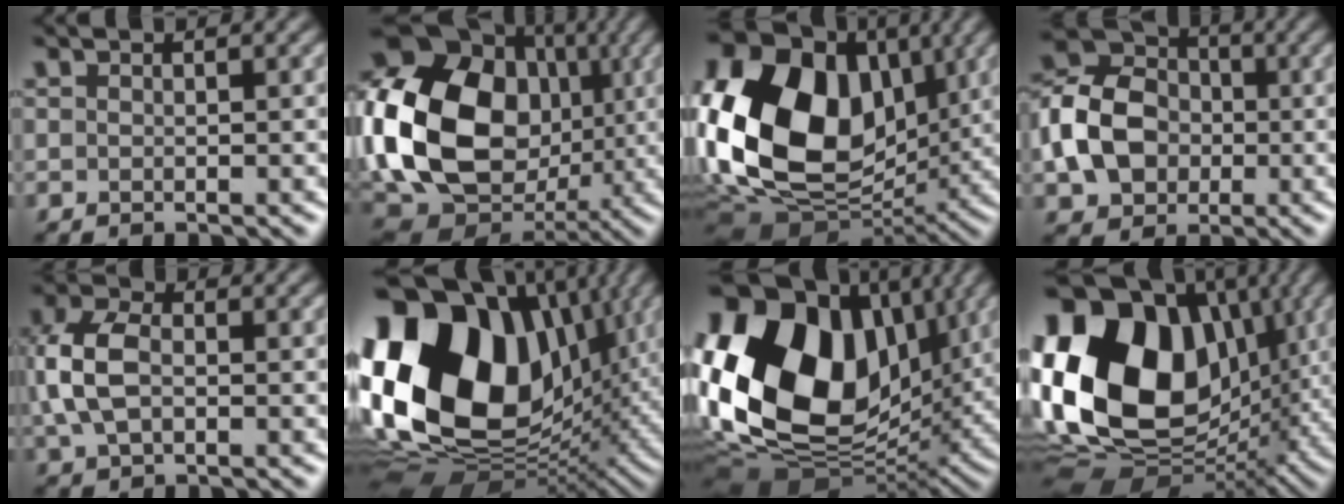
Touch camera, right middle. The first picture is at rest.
{"total": 17.8, "force": [0.6, 13.9, 11.1], "torque": [-0.250, 0.001, 0.003]}
{"total": 17.1, "force": [1.9, 12.4, 11.6], "torque": [-0.233, 0.011, 0.025]}
{"total": 7.8, "force": [-1.1, 6.3, 4.4], "torque": [-0.096, 0.017, -0.040]}
{"total": 5.3, "force": [0.1, 3.5, 3.9], "torque": [-0.094, 0.009, -0.005]}
{"total": 21.8, "force": [3.1, 15.4, 15.1], "torque": [-0.328, -0.001, 0.068]}
{"total": 19.3, "force": [3.1, 13.8, 13.1], "torque": [-0.292, 0.018, 0.053]}
{"total": 18.9, "force": [2.5, 13.6, 12.9], "torque": [-0.264, 0.011, 0.036]}